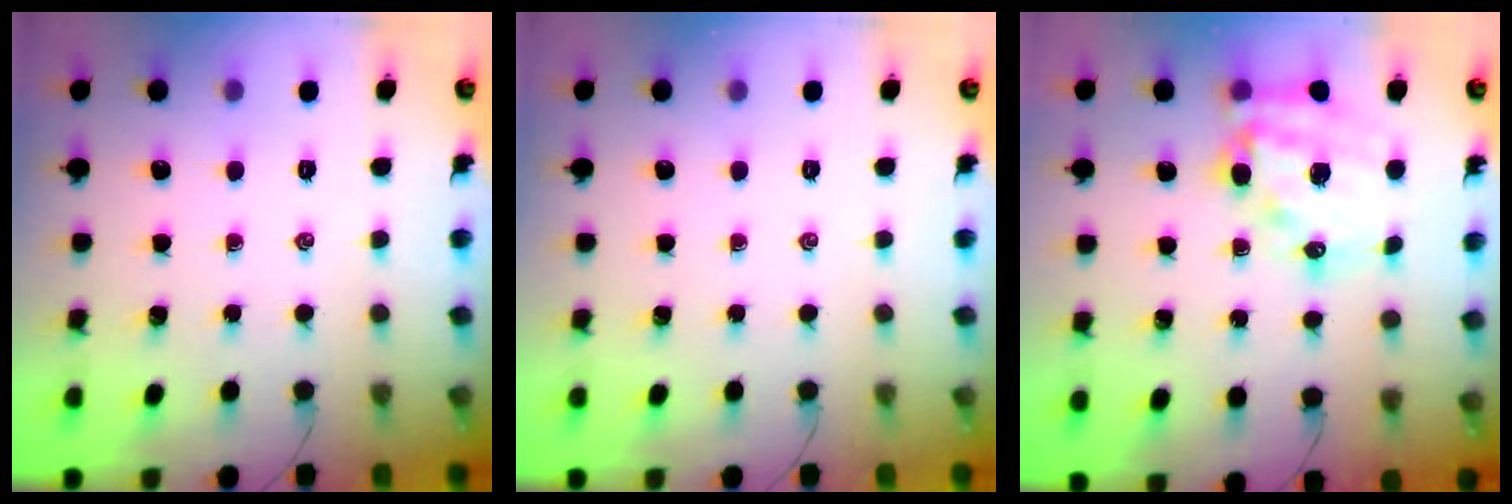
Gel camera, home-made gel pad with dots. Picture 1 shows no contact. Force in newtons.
{"total": 0.0}
{"total": 16.8, "press": 16.4, "slide": 4.0}